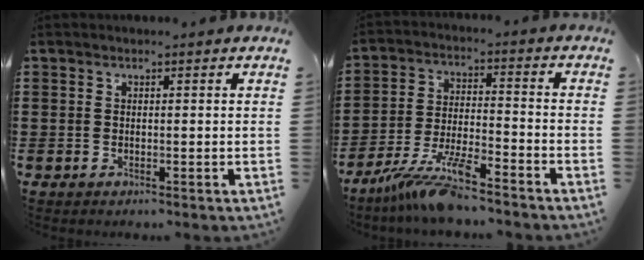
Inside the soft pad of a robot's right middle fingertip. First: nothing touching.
{"total": 8.7, "force": [-7.5, 0.8, 4.4], "torque": [-0.093, -0.004, -0.146]}